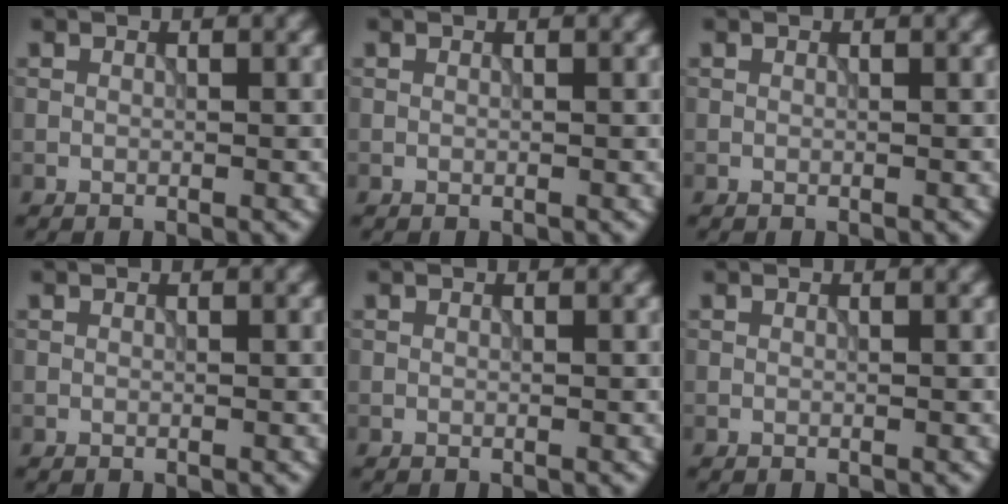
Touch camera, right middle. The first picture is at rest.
{"total": 0.0}
{"total": 0.0}
{"total": 0.0}
{"total": 0.0}
{"total": 0.0}